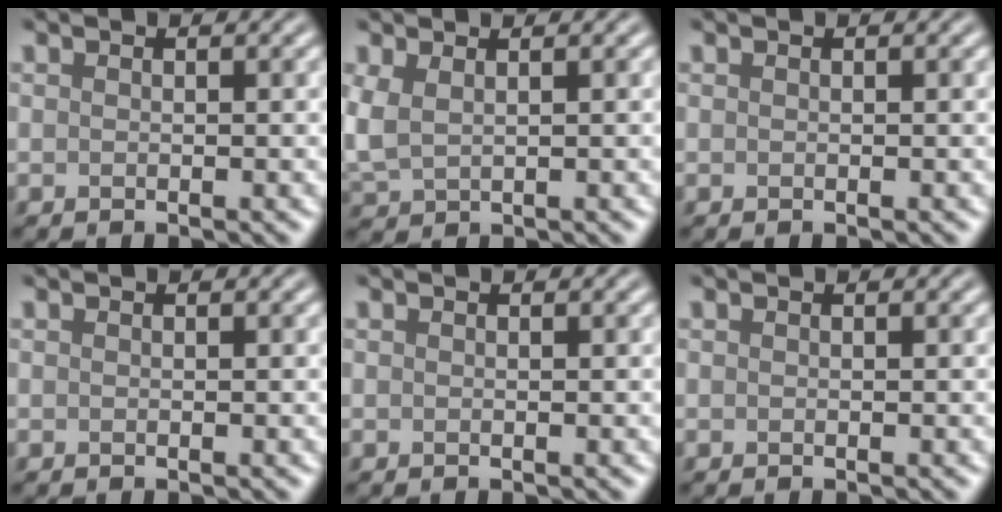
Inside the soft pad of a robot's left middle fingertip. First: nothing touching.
{"total": 2.8, "force": [0.9, 1.6, 2.0], "torque": [-0.062, 0.000, 0.023]}
{"total": 0.0}
{"total": 0.0}
{"total": 0.0}
{"total": 0.0}